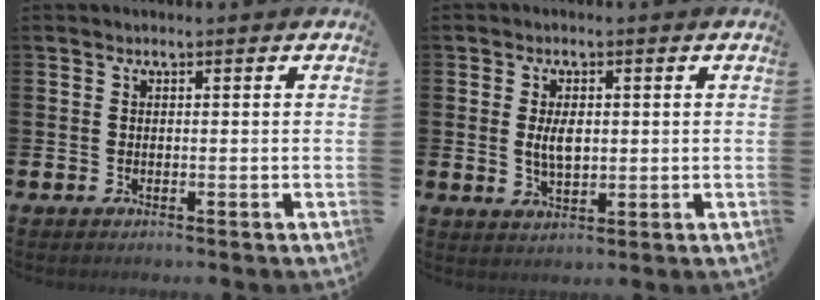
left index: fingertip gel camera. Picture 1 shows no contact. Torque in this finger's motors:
{"motor_torque": [0.70, 0.09, 0.44, 0.15]}